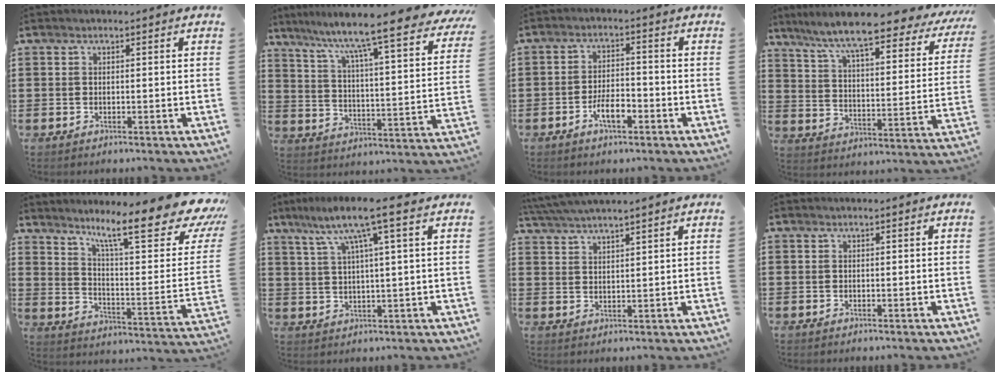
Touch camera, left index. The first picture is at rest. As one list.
[{"total": 9.3, "force": [7.8, -0.5, 5.0], "torque": [-0.111, -0.070, 0.119]}, {"total": 4.7, "force": [-2.3, 1.7, 3.7], "torque": [-0.068, 0.006, -0.044]}, {"total": 9.7, "force": [8.1, 0.3, 5.3], "torque": [-0.134, -0.053, 0.135]}, {"total": 16.3, "force": [11.6, 2.0, 11.3], "torque": [-0.190, -0.071, 0.183]}, {"total": 7.8, "force": [3.8, 0.2, 6.8], "torque": [-0.144, -0.003, 0.060]}, {"total": 3.6, "force": [3.4, -0.4, 1.2], "torque": [-0.033, -0.009, 0.062]}, {"total": 0.0}]